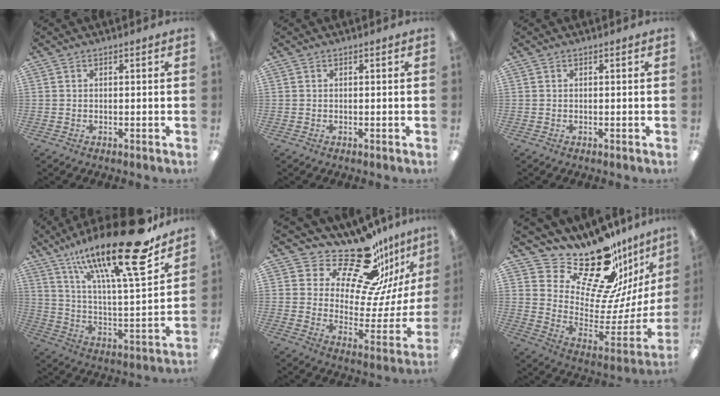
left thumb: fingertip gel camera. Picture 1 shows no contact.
{"total": 0.0}
{"total": 0.0}
{"total": 25.7, "force": [17.9, 5.5, 17.6], "torque": [-0.279, -0.110, 0.287]}
{"total": 20.1, "force": [17.1, 6.1, 8.6], "torque": [-0.142, -0.137, 0.291]}
{"total": 22.5, "force": [18.6, 7.8, 9.9], "torque": [-0.146, -0.162, 0.321]}